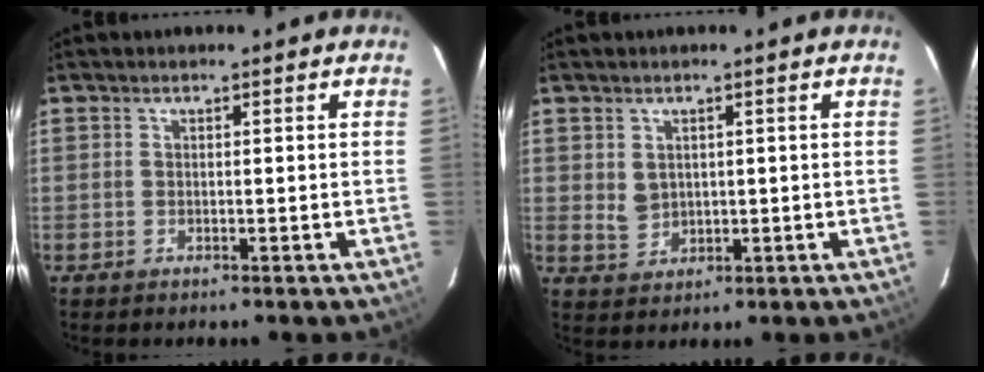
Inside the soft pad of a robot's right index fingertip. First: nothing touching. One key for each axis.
{"total": 3.2, "fx": 1.0, "fy": 2.7, "fz": 1.4, "tx": -0.022, "ty": 0.002, "tz": 0.028}